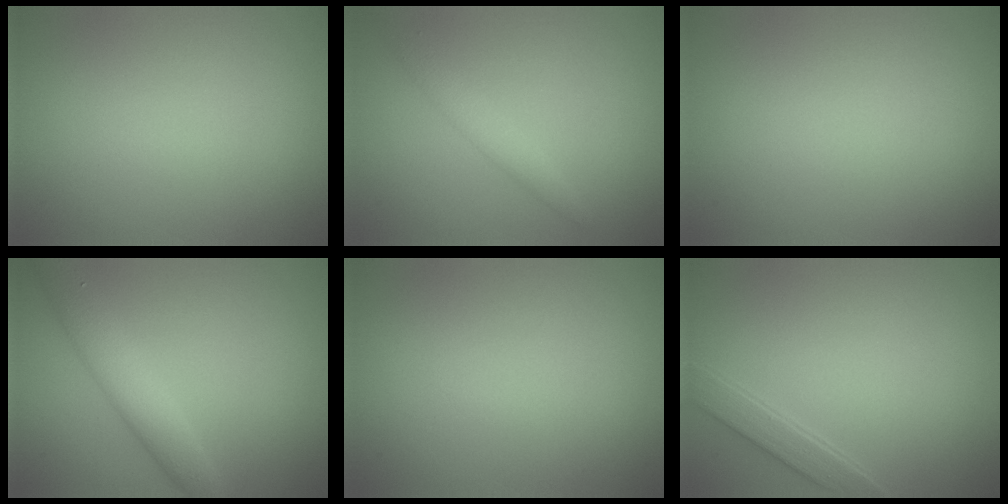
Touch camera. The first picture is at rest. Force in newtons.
{"total": 2.0, "press": 2.0, "slide": 0.0}
{"total": 0.0}
{"total": 3.6, "press": 3.6, "slide": 0.0}
{"total": 0.0}
{"total": 1.9, "press": 1.9, "slide": 0.1}